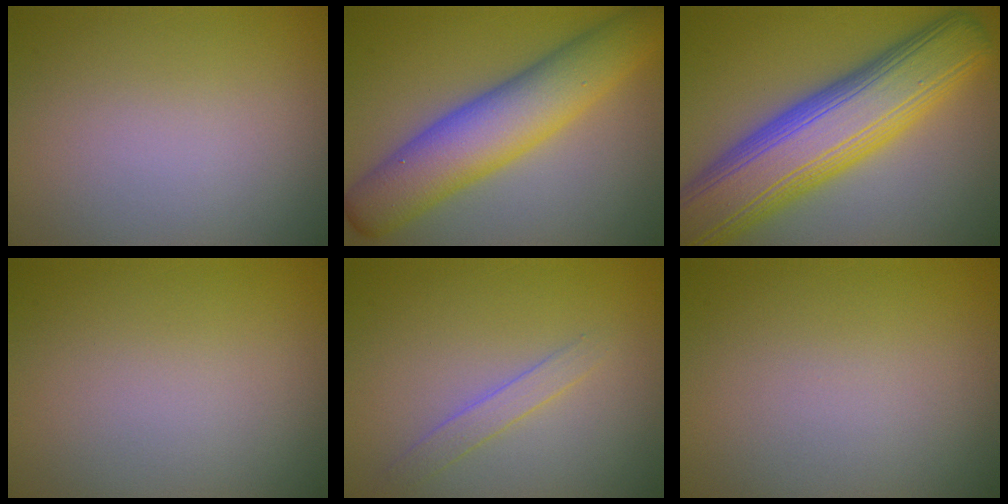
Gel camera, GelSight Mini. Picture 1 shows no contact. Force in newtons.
{"total": 8.3, "press": 8.3, "slide": 0.1}
{"total": 12.3, "press": 12.3, "slide": 0.3}
{"total": 0.0}
{"total": 1.5, "press": 1.5, "slide": 0.1}
{"total": 0.0}